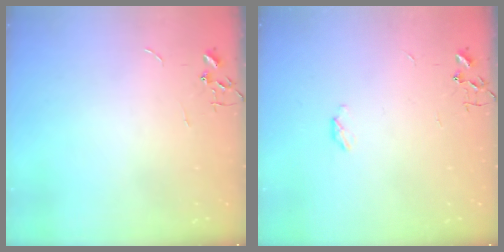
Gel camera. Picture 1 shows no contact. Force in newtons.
{"total": 3.7, "press": 3.7, "slide": 0.5}